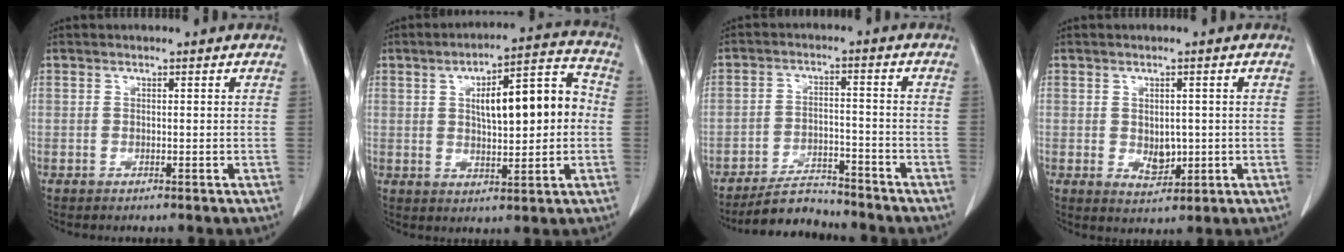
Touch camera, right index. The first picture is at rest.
{"total": 12.3, "force": [1.2, 3.8, 11.7], "torque": [-0.171, 0.035, 0.022]}
{"total": 6.4, "force": [-6.2, 1.3, 0.9], "torque": [-0.016, -0.004, -0.105]}
{"total": 3.7, "force": [-0.1, 2.4, 2.8], "torque": [-0.041, -0.006, 0.010]}